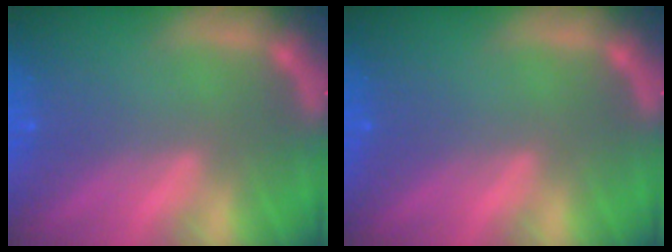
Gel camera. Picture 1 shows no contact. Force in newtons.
{"total": 0.0}